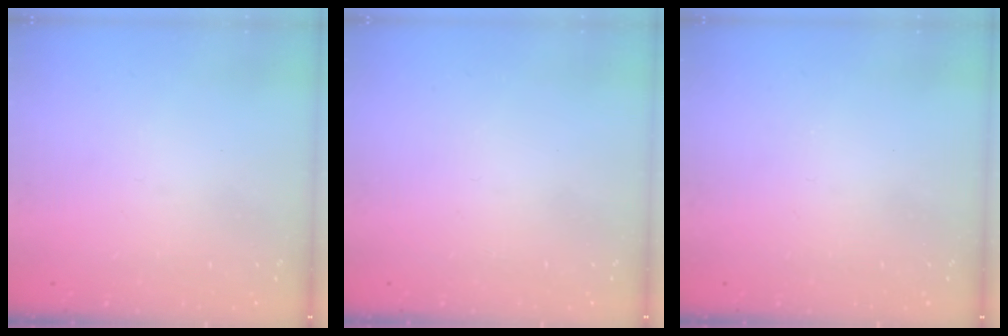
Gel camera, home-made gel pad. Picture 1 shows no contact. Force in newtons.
{"total": 1.6, "press": 1.6, "slide": 0.1}
{"total": 1.8, "press": 1.8, "slide": 0.4}